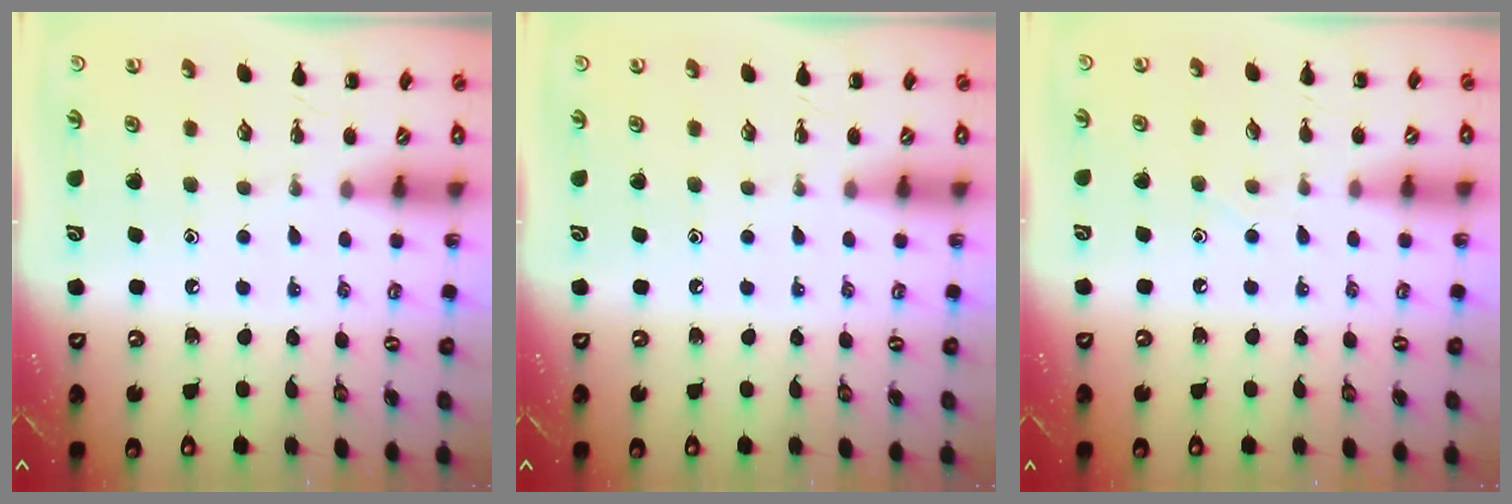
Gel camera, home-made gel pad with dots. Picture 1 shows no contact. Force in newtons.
{"total": 0.0}
{"total": 2.3, "press": 2.3, "slide": 0.6}